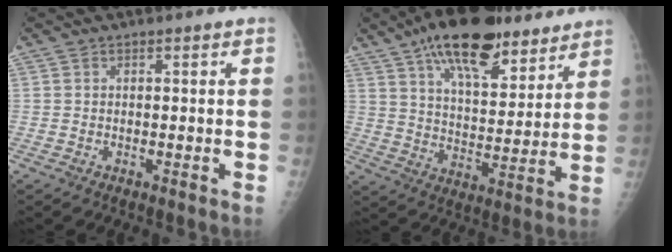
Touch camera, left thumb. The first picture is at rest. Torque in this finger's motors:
{"motor_torque": [0.44, 0.46, 1.49, -1.28, 0.19]}